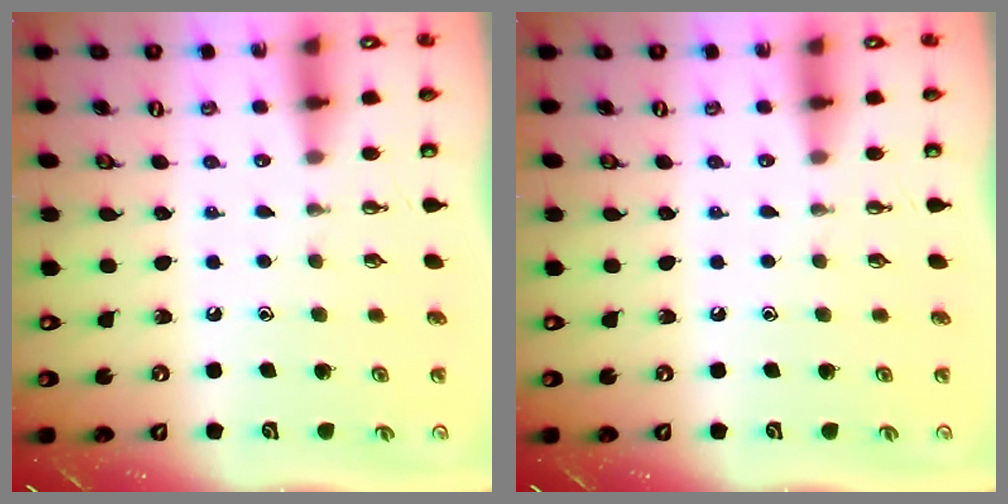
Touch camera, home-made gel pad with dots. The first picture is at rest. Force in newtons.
{"total": 0.0}